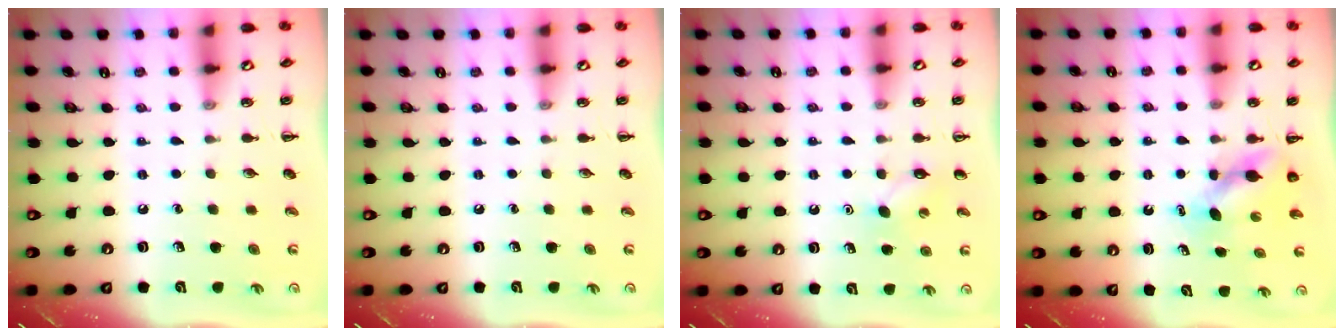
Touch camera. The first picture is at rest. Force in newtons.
{"total": 0.0}
{"total": 5.4, "press": 5.1, "slide": 1.5}
{"total": 5.0, "press": 5.0, "slide": 0.3}